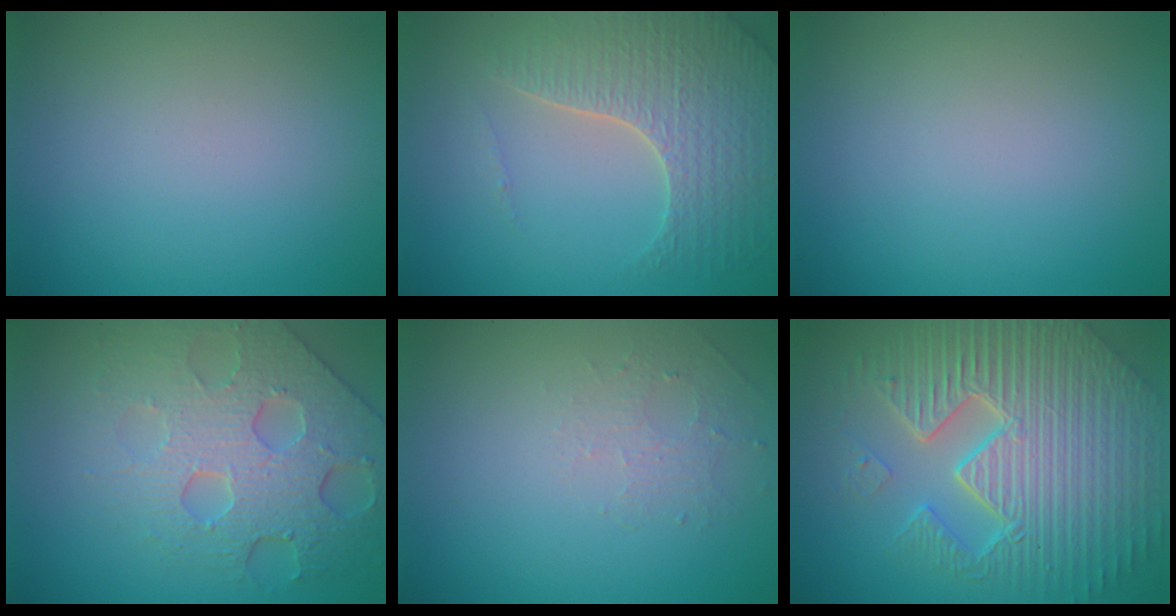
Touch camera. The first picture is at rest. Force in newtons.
{"total": 5.3, "press": 4.5, "slide": 2.8}
{"total": 0.0}
{"total": 6.3, "press": 5.2, "slide": 3.7}
{"total": 1.3, "press": 0.7, "slide": 1.2}
{"total": 11.3, "press": 7.2, "slide": 8.7}